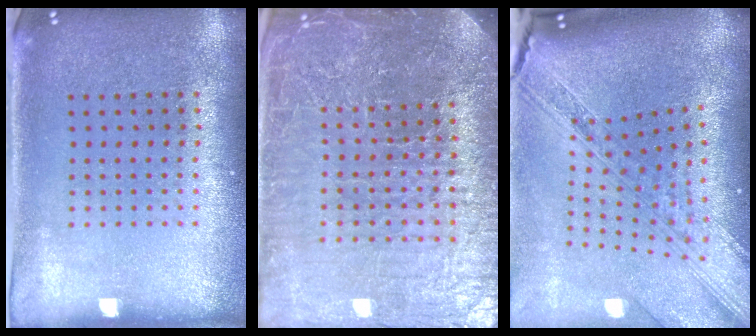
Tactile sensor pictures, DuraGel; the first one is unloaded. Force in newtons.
{"total": 6.2, "press": 5.5, "slide": 2.8}
{"total": 4.0, "press": 2.9, "slide": 2.7}